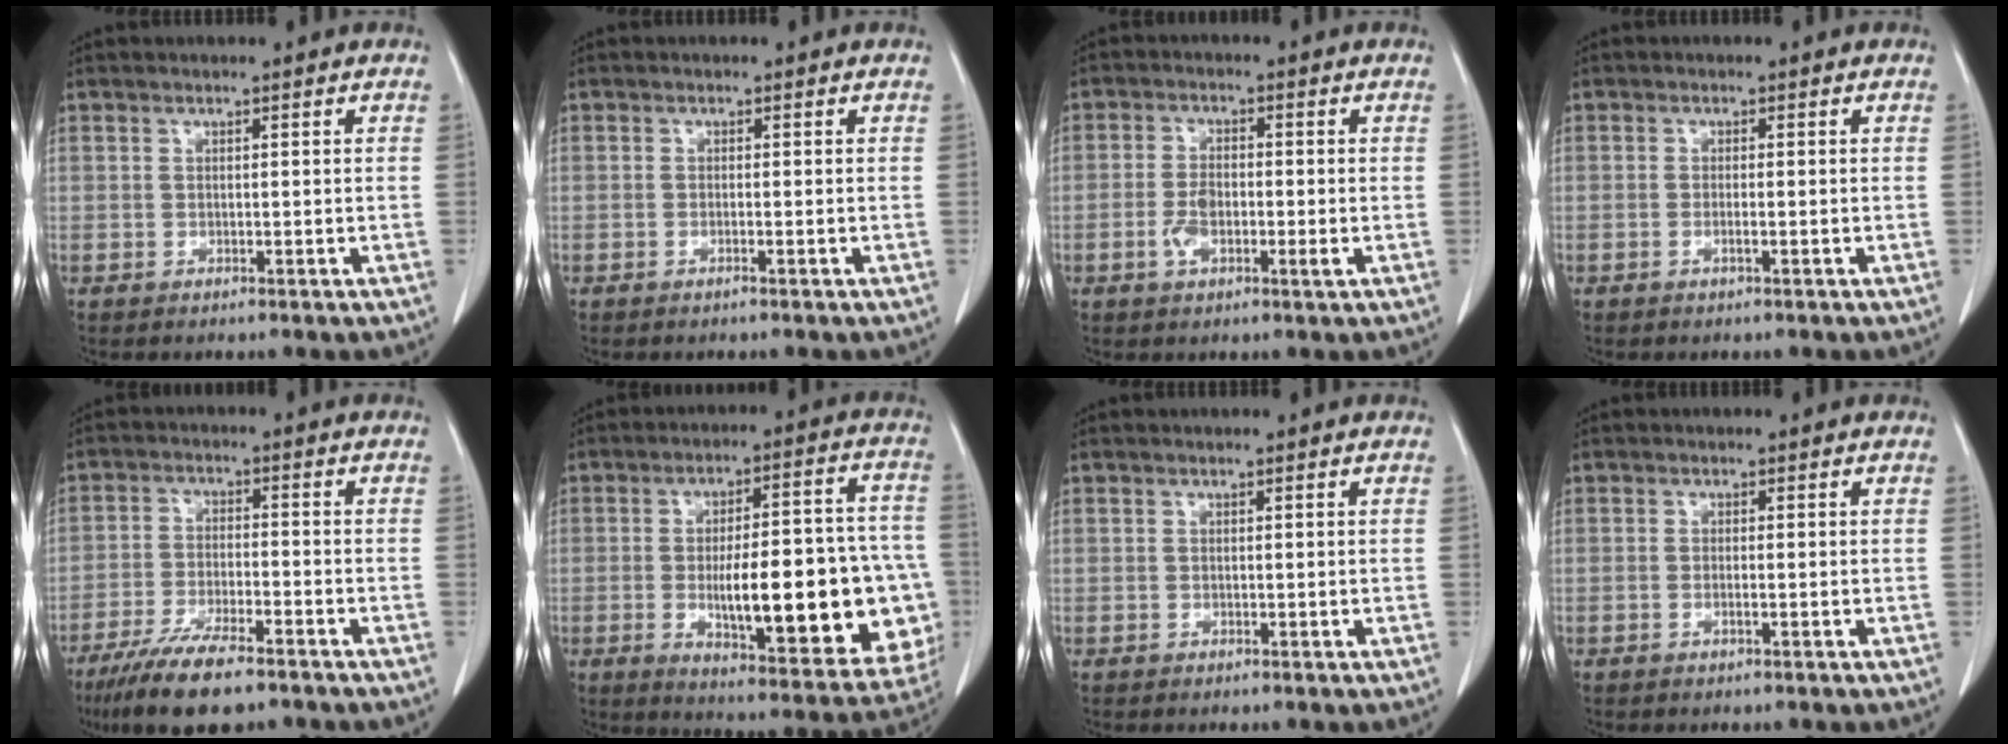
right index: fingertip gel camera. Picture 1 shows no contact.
{"total": 0.5, "force": [-0.3, -0.1, 0.4], "torque": [-0.008, 0.001, -0.005]}
{"total": 4.5, "force": [-1.0, 1.7, 4.1], "torque": [-0.082, 0.004, -0.018]}
{"total": 1.0, "force": [-0.4, 0.1, 0.9], "torque": [-0.020, -0.001, -0.006]}
{"total": 11.1, "force": [-8.3, 2.1, 7.0], "torque": [-0.123, -0.025, -0.139]}
{"total": 24.6, "force": [-4.2, 6.5, 23.3], "torque": [-0.255, 0.020, -0.035]}
{"total": 0.0}
{"total": 0.8, "force": [-0.3, 0.0, 0.7], "torque": [-0.016, -0.001, -0.003]}